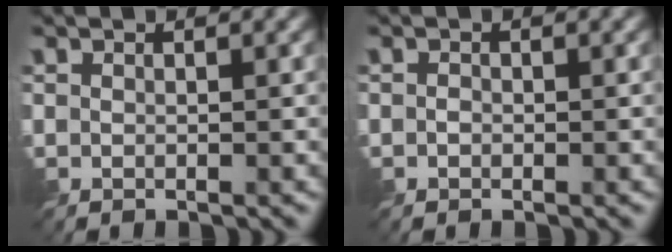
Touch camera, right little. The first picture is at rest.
{"total": 0.7, "force": [-0.3, 0.6, 0.2], "torque": [-0.002, -0.002, -0.008]}